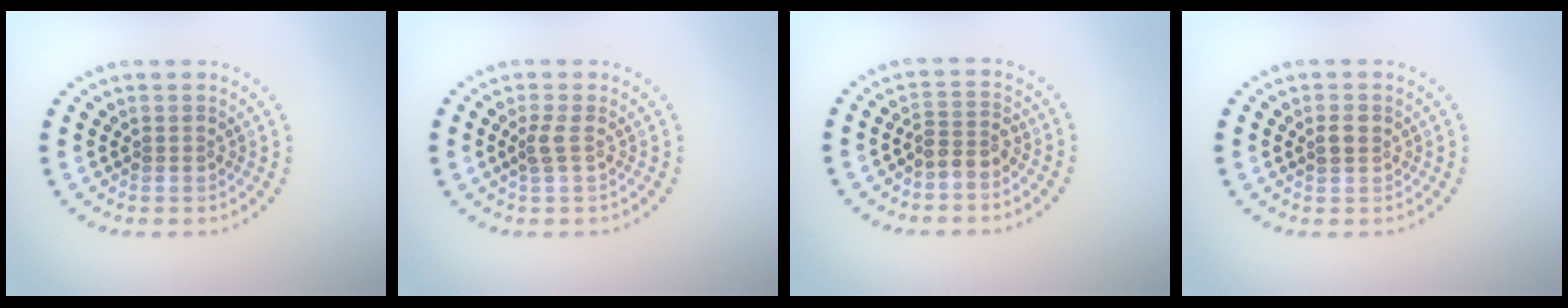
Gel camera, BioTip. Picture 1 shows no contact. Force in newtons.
{"total": 1.3, "press": 1.0, "slide": 0.7}
{"total": 2.1, "press": 1.7, "slide": 1.2}
{"total": 1.4, "press": 1.3, "slide": 0.3}